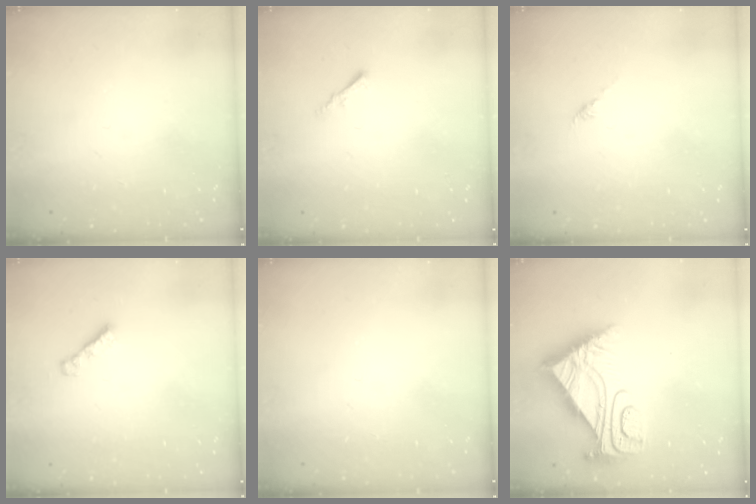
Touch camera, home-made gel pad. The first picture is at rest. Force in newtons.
{"total": 1.5, "press": 1.5, "slide": 0.4}
{"total": 0.0}
{"total": 2.3, "press": 2.3, "slide": 0.4}
{"total": 0.0}
{"total": 11.1, "press": 11.1, "slide": 1.0}